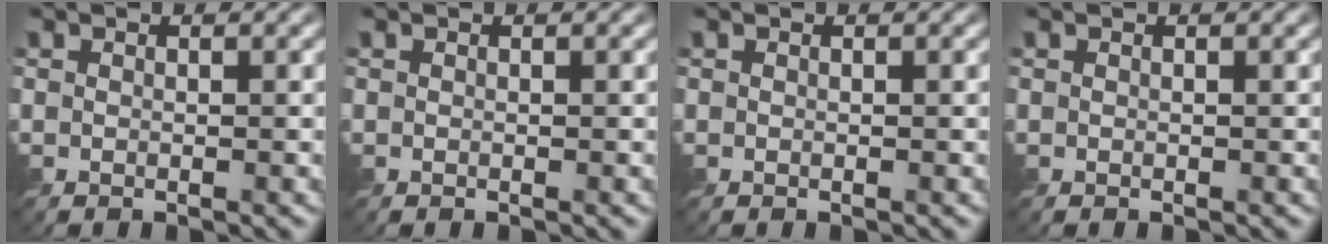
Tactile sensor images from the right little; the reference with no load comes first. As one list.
[{"total": 0.0}, {"total": 0.0}, {"total": 0.0}]